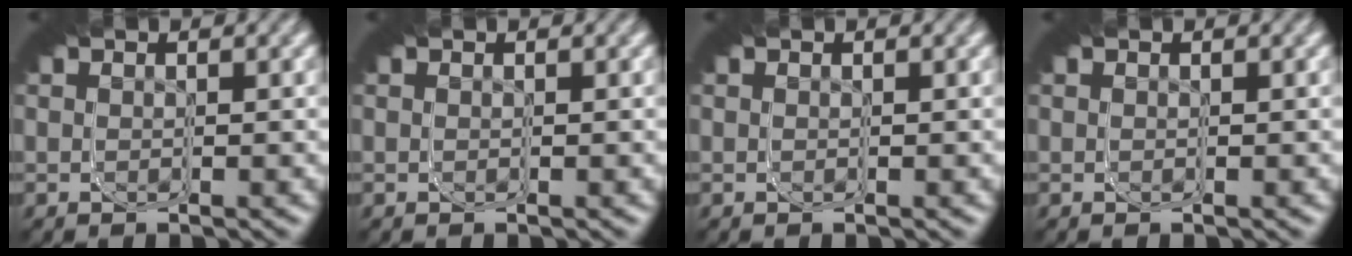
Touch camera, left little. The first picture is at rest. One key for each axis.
{"total": 0.0}
{"total": 0.0}
{"total": 0.0}